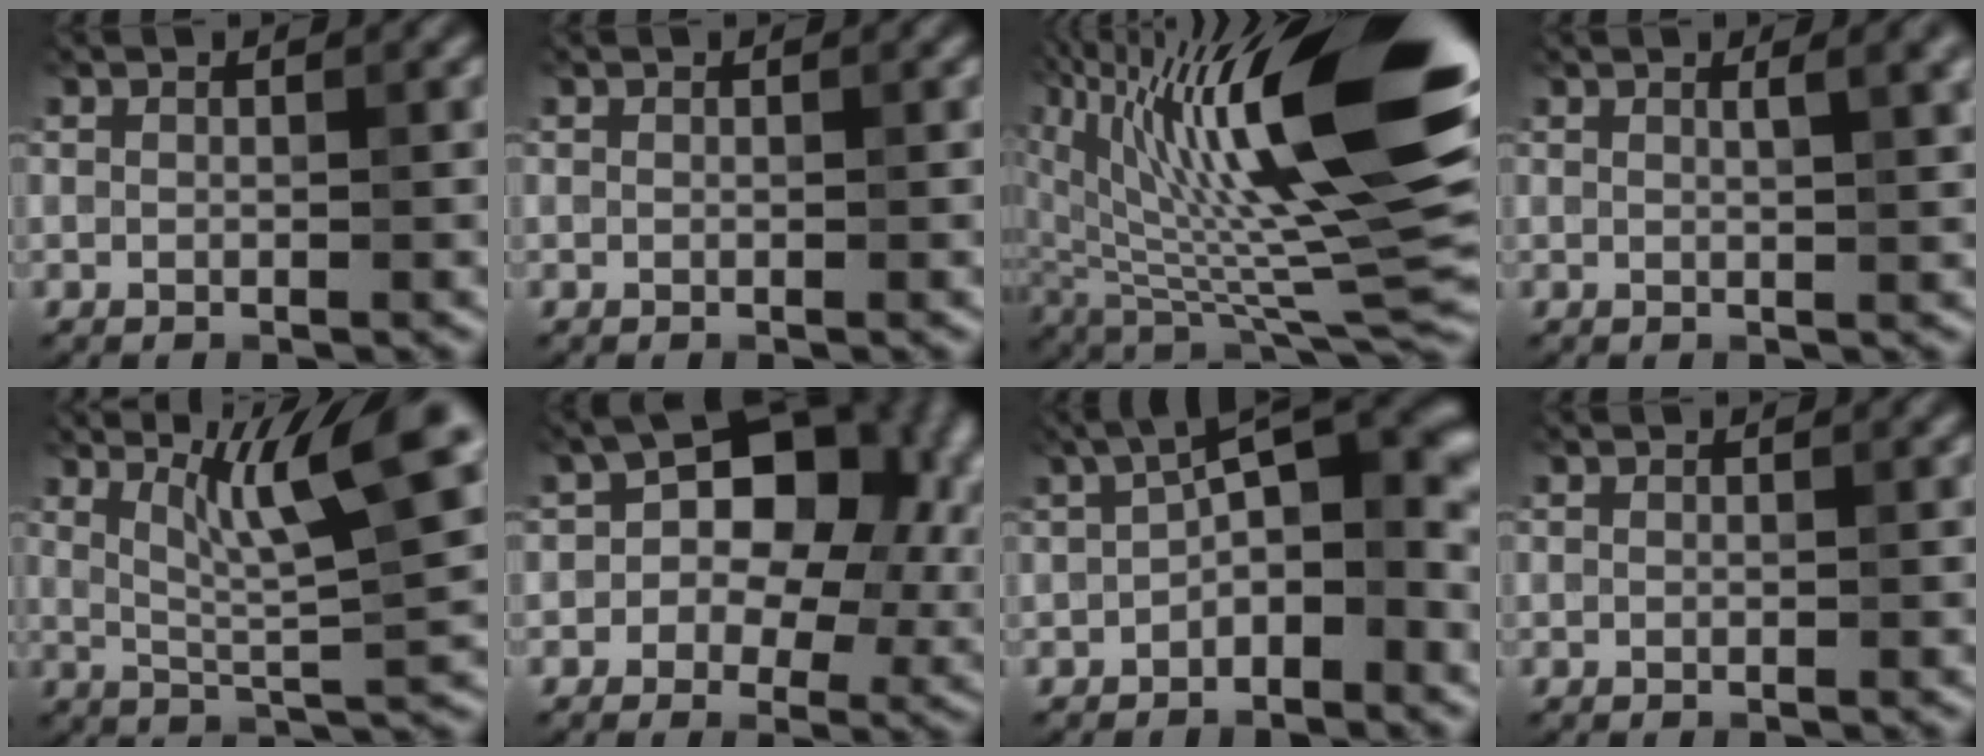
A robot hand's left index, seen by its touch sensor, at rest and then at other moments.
{"total": 0.0}
{"total": 16.9, "force": [4.6, 5.0, 15.5], "torque": [-0.267, 0.019, 0.109]}
{"total": 2.7, "force": [1.1, 0.7, 2.4], "torque": [-0.024, 0.018, 0.018]}
{"total": 7.0, "force": [2.9, 0.6, 6.4], "torque": [-0.115, 0.010, 0.081]}
{"total": 10.2, "force": [1.1, 6.8, 7.6], "torque": [-0.078, 0.029, 0.027]}
{"total": 5.9, "force": [-0.6, 2.0, 5.5], "torque": [-0.095, 0.026, 0.003]}
{"total": 0.0}